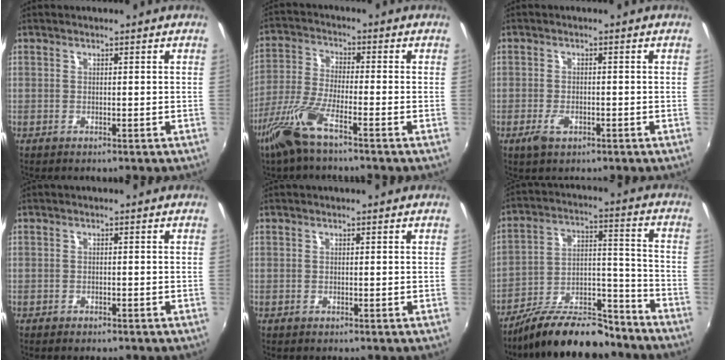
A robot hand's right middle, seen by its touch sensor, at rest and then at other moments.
{"total": 9.5, "force": [-6.1, 1.6, 7.1], "torque": [-0.158, -0.013, -0.124]}
{"total": 3.2, "force": [-1.6, 1.7, 2.1], "torque": [-0.047, -0.006, -0.029]}
{"total": 1.4, "force": [-1.2, 0.5, 0.5], "torque": [-0.013, -0.005, -0.018]}
{"total": 0.0}
{"total": 18.7, "force": [-15.3, 5.6, 9.2], "torque": [-0.162, 0.010, -0.238]}